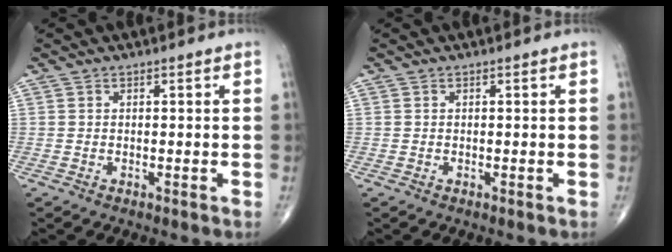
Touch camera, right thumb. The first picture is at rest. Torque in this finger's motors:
{"motor_torque": [0.00, 0.00, -0.01, 0.00, 0.02]}